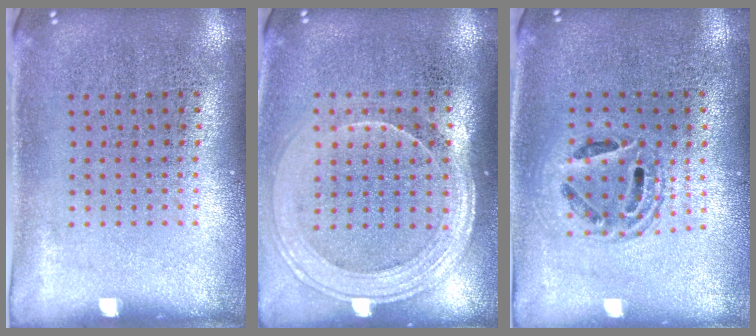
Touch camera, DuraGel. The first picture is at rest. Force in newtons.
{"total": 1.9, "press": 1.6, "slide": 1.0}
{"total": 1.5, "press": 1.3, "slide": 0.7}